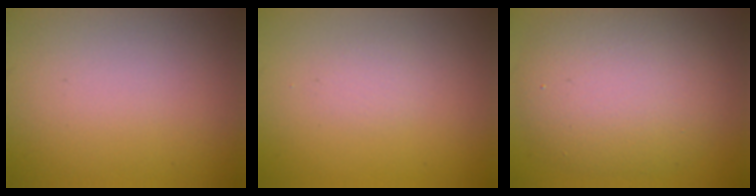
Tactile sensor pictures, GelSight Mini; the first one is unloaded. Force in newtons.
{"total": 0.9, "press": 0.9, "slide": 0.0}
{"total": 8.3, "press": 8.3, "slide": 0.8}